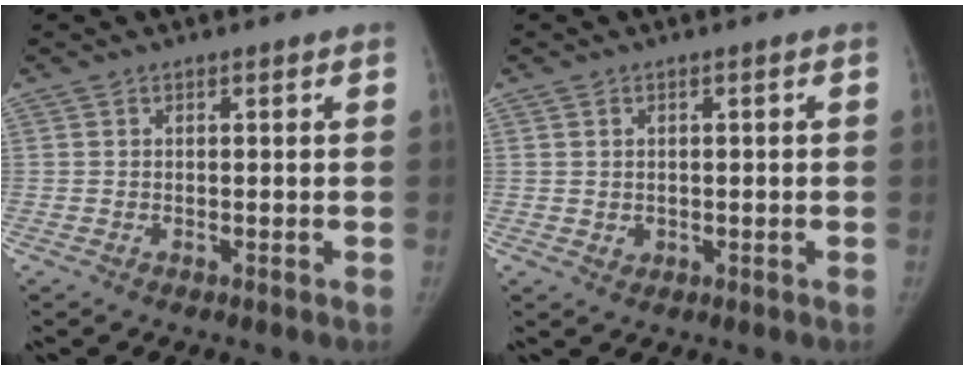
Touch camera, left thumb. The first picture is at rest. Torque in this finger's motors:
{"motor_torque": [0.00, 0.00, 0.27, -0.22, 0.00]}